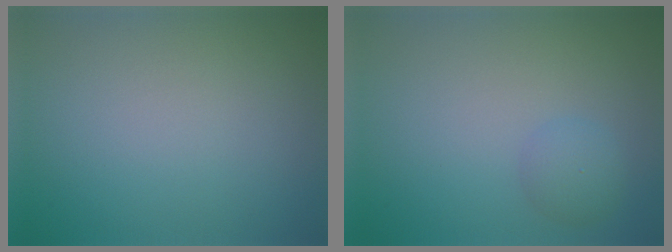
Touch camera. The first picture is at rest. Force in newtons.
{"total": 1.7, "press": 1.7, "slide": 0.0}